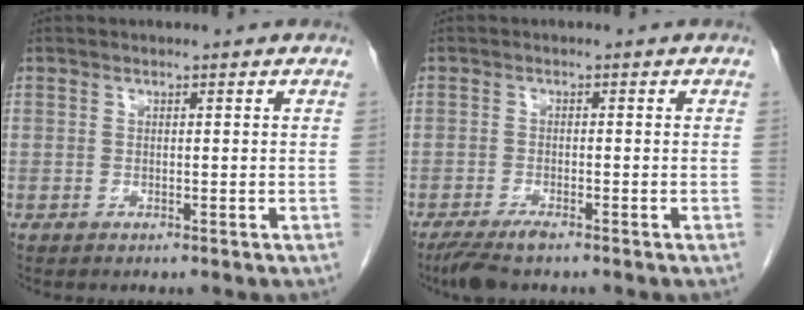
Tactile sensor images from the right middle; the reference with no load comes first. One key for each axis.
{"total": 3.9, "fx": -3.0, "fy": 0.6, "fz": 2.4, "tx": -0.048, "ty": -0.009, "tz": -0.055}